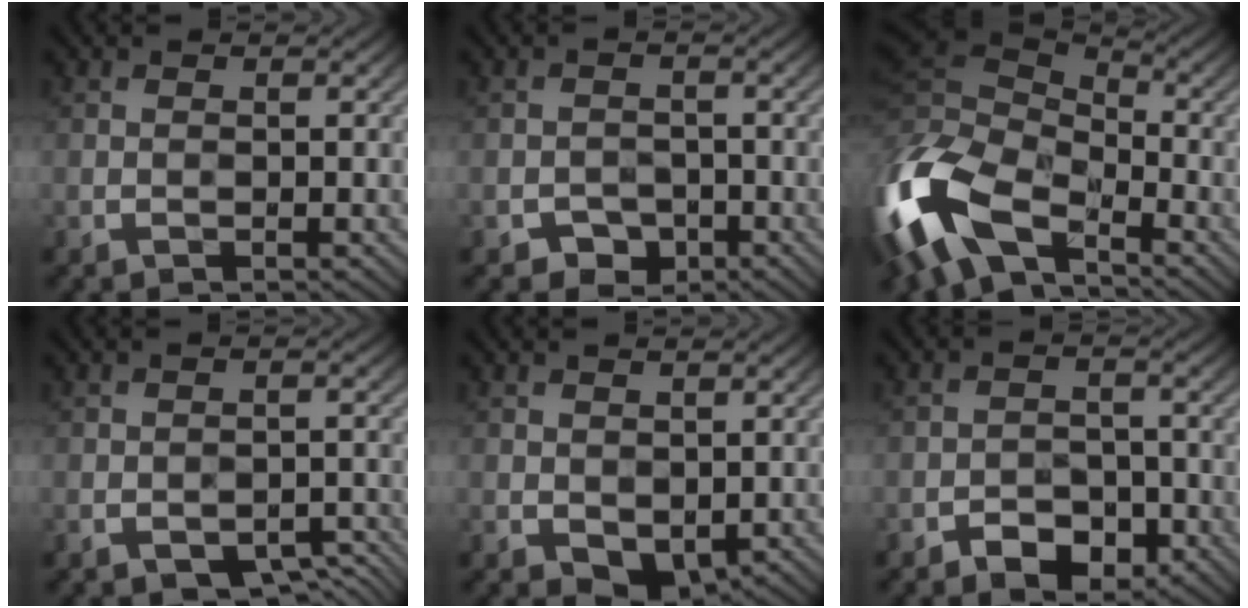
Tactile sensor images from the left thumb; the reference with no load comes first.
{"total": 2.4, "force": [-1.6, 1.8, 0.3], "torque": [-0.003, 0.001, -0.025]}
{"total": 17.4, "force": [-7.4, 10.5, 11.7], "torque": [-0.335, -0.044, -0.116]}
{"total": 5.7, "force": [-4.1, 3.0, 2.7], "torque": [-0.034, 0.004, -0.046]}
{"total": 3.5, "force": [-1.0, 2.5, 2.3], "torque": [-0.040, -0.014, -0.011]}
{"total": 4.5, "force": [-2.9, 2.6, 2.2], "torque": [-0.033, 0.001, -0.048]}